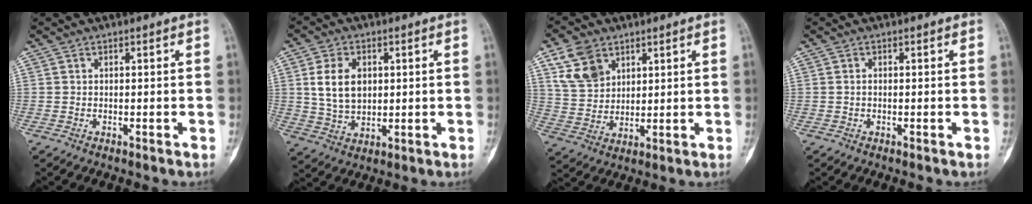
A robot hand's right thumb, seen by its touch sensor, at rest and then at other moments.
{"total": 8.9, "force": [1.9, 6.1, 6.2], "torque": [-0.103, -0.007, 0.043]}
{"total": 9.2, "force": [4.9, 6.4, 4.3], "torque": [-0.066, -0.016, 0.103]}
{"total": 0.6, "force": [-0.1, 0.4, 0.4], "torque": [-0.009, 0.001, -0.003]}